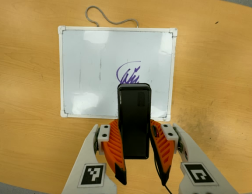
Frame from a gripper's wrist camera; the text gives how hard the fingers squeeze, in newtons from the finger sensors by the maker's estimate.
{"total": 10.0, "left": 7.9, "right": 12.1}